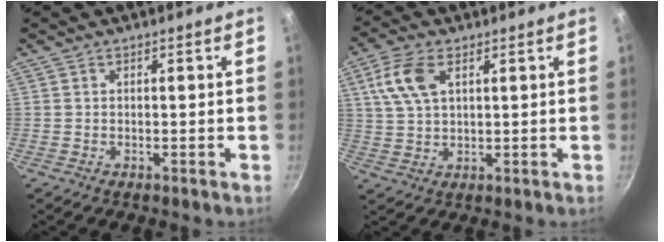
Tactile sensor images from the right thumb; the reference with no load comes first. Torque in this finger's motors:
{"motor_torque": [-0.52, 0.94, -0.08, 0.19, 0.29]}